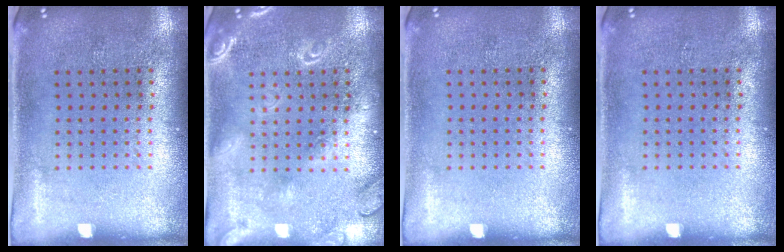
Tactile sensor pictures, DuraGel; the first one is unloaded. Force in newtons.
{"total": 1.9, "press": 1.9, "slide": 0.2}
{"total": 0.0}
{"total": 0.0}